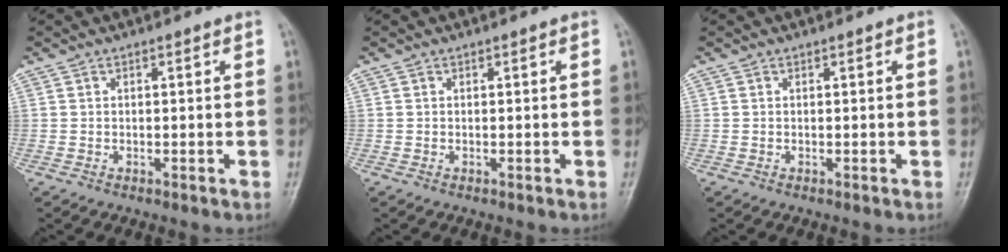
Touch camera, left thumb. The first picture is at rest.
{"total": 0.0}
{"total": 0.0}